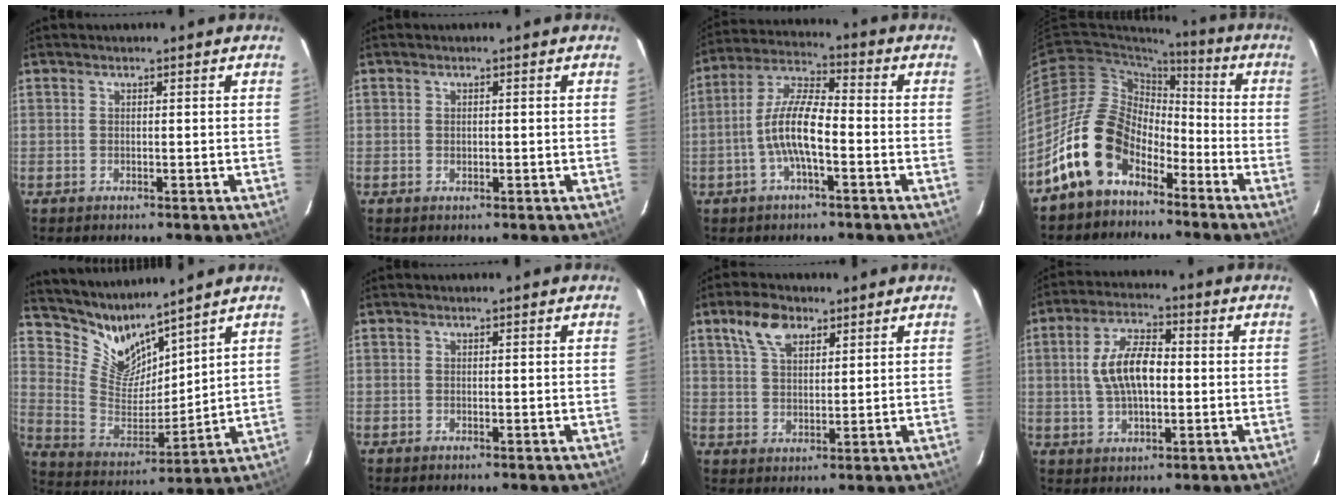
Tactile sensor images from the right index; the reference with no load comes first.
{"total": 0.8, "force": [-0.1, 0.7, 0.5], "torque": [-0.007, 0.001, 0.000]}
{"total": 9.9, "force": [-2.9, 2.6, 9.1], "torque": [-0.194, 0.009, -0.057]}
{"total": 14.8, "force": [-8.9, 9.1, 7.6], "torque": [-0.151, 0.019, -0.158]}
{"total": 10.4, "force": [9.5, 2.7, 3.3], "torque": [-0.078, -0.020, 0.194]}
{"total": 0.0}
{"total": 7.2, "force": [4.2, 3.9, 4.3], "torque": [-0.083, 0.020, 0.080]}
{"total": 9.8, "force": [0.3, 4.7, 8.6], "torque": [-0.166, 0.014, 0.009]}